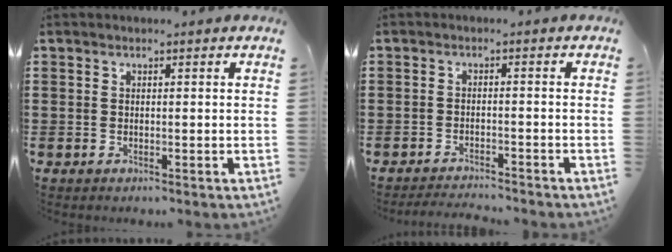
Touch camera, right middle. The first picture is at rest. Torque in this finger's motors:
{"motor_torque": [0.00, 0.00, 0.00, 0.02]}